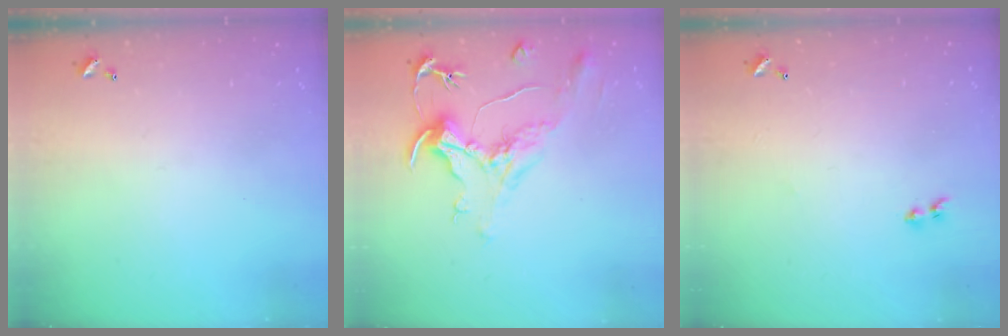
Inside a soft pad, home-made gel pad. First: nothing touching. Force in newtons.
{"total": 2.2, "press": 1.7, "slide": 1.4}
{"total": 1.9, "press": 1.7, "slide": 0.9}